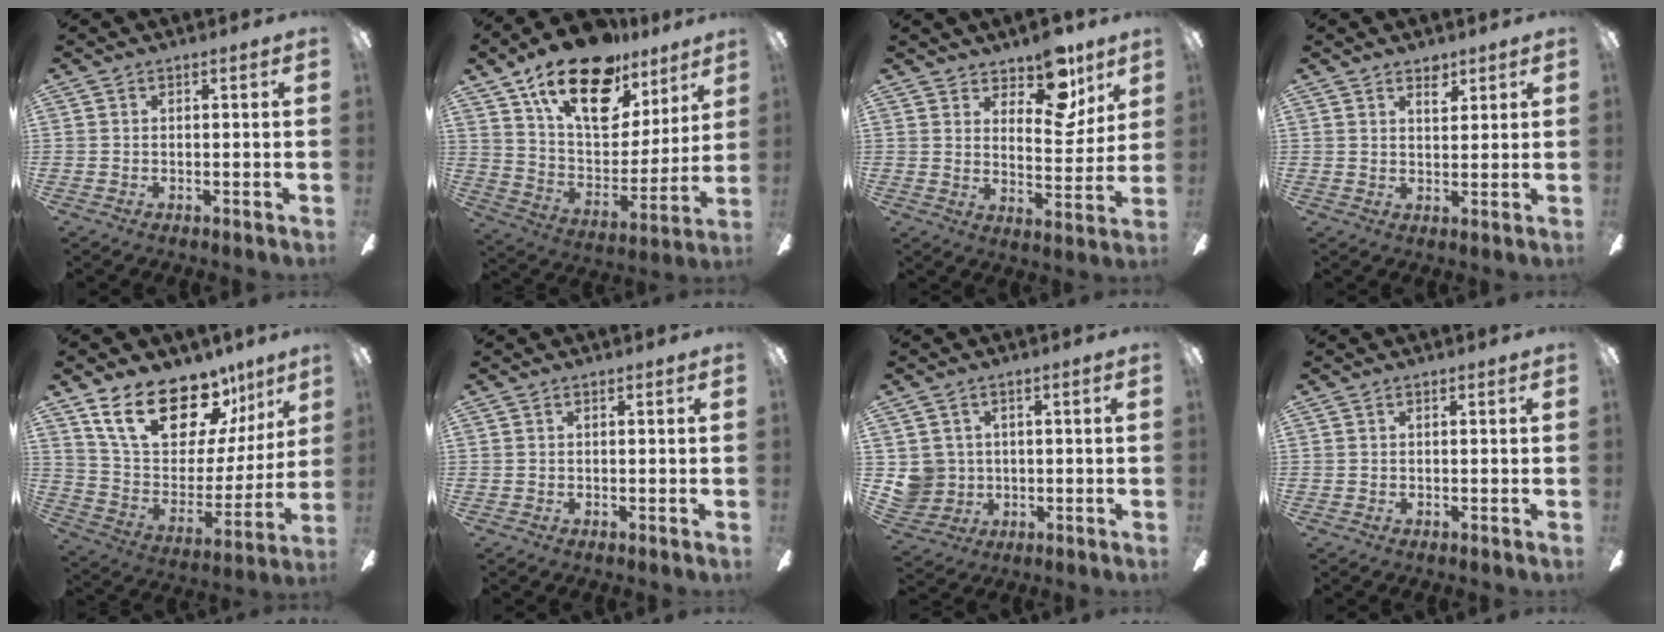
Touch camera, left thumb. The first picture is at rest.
{"total": 22.9, "force": [14.7, 11.3, 13.5], "torque": [-0.221, -0.079, 0.260]}
{"total": 13.4, "force": [9.6, 6.4, 6.7], "torque": [-0.082, -0.063, 0.170]}
{"total": 4.1, "force": [3.0, 2.0, 1.9], "torque": [-0.010, -0.014, 0.048]}
{"total": 21.4, "force": [15.0, 10.3, 11.2], "torque": [-0.192, -0.098, 0.270]}
{"total": 0.0}
{"total": 5.9, "force": [1.0, 5.8, 0.6], "torque": [-0.022, 0.002, 0.025]}
{"total": 0.0}